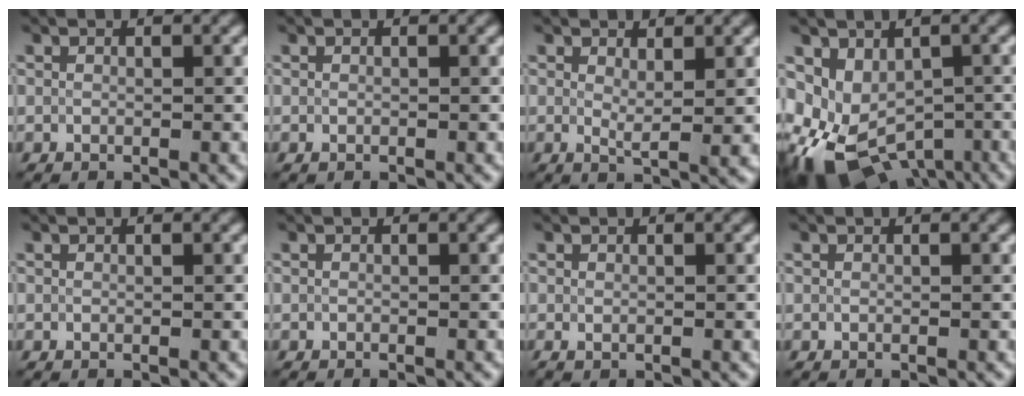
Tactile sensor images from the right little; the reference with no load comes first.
{"total": 0.0}
{"total": 2.1, "force": [1.0, 0.5, 1.8], "torque": [-0.033, -0.008, 0.019]}
{"total": 9.8, "force": [-4.5, 6.5, 5.8], "torque": [-0.096, -0.032, -0.055]}
{"total": 0.0}
{"total": 0.0}
{"total": 0.6, "force": [0.1, 0.4, 0.4], "torque": [-0.009, -0.002, 0.003]}
{"total": 0.0}